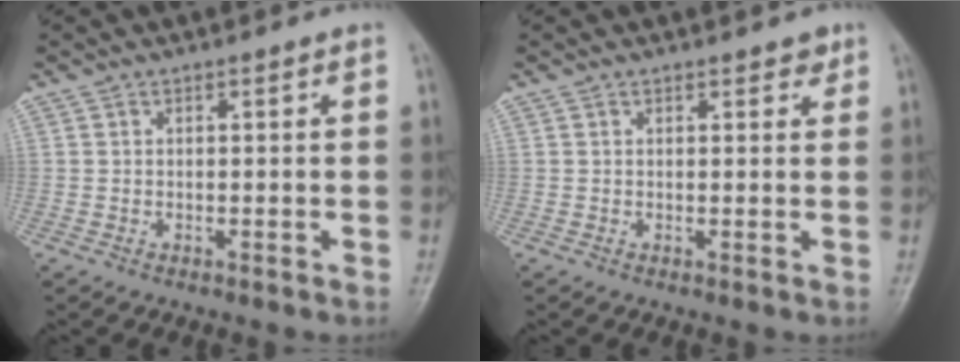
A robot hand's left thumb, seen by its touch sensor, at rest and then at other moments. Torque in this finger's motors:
{"motor_torque": [0.00, 0.22, -0.10, -0.08, 0.04]}